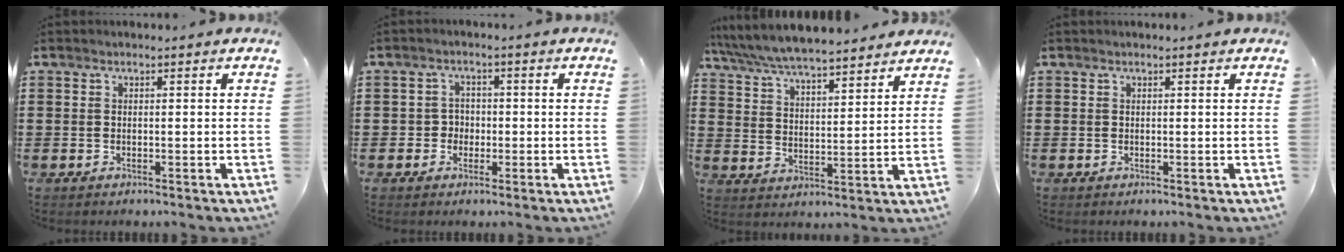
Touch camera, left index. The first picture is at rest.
{"total": 2.6, "force": [-0.7, 2.4, 0.6], "torque": [-0.023, 0.005, -0.019]}
{"total": 6.6, "force": [6.4, 0.2, 1.6], "torque": [-0.060, -0.035, 0.112]}
{"total": 0.0}